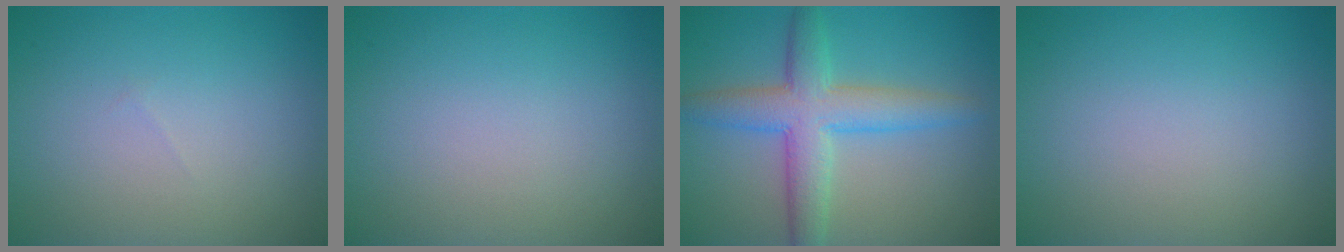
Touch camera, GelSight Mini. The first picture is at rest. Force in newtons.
{"total": 0.0}
{"total": 5.8, "press": 5.8, "slide": 0.0}
{"total": 0.0}